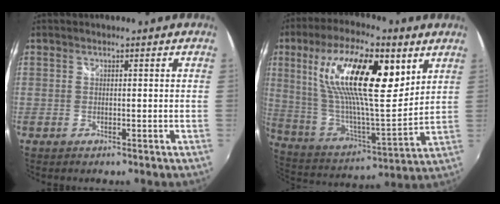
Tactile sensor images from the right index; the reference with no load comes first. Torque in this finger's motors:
{"motor_torque": [1.62, -0.20, 1.05, 0.21]}